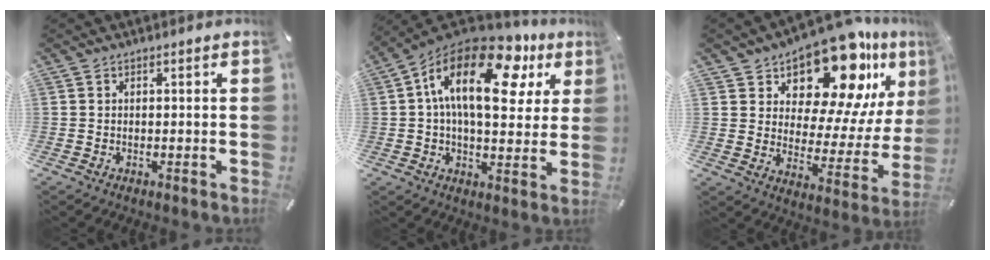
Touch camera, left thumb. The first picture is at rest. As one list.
[{"total": 21.5, "force": [8.2, 10.7, 16.8], "torque": [-0.300, -0.036, 0.125]}, {"total": 17.7, "force": [13.9, 7.6, 8.0], "torque": [-0.124, -0.126, 0.236]}]